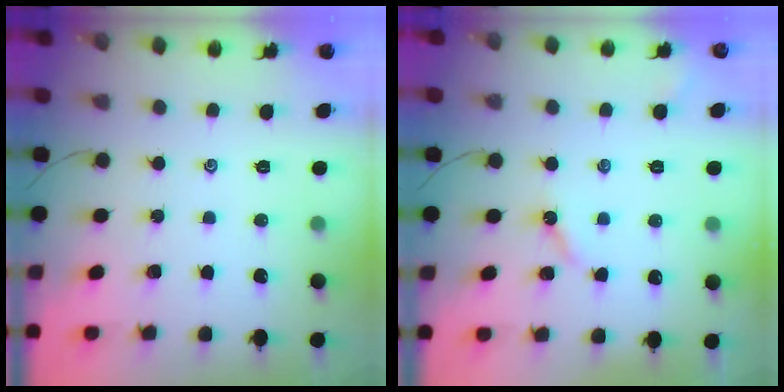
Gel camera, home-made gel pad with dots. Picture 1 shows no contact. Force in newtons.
{"total": 4.2, "press": 4.1, "slide": 0.6}